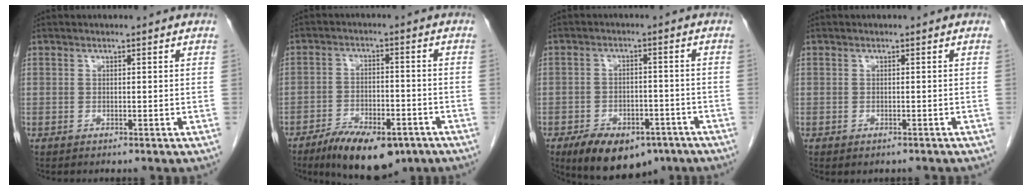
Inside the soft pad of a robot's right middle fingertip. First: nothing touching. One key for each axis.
{"total": 12.0, "fx": -8.4, "fy": 4.7, "fz": 7.3, "tx": -0.109, "ty": -0.005, "tz": -0.131}
{"total": 12.2, "fx": -8.1, "fy": 6.4, "fz": 6.4, "tx": -0.101, "ty": 0.003, "tz": -0.120}
{"total": 1.2, "fx": -1.0, "fy": 0.6, "fz": 0.4, "tx": -0.007, "ty": -0.001, "tz": -0.011}